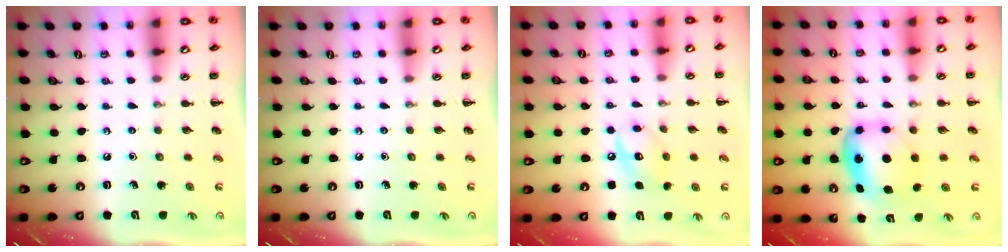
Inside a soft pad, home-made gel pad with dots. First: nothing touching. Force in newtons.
{"total": 0.0}
{"total": 10.0, "press": 9.9, "slide": 0.8}
{"total": 6.1, "press": 6.0, "slide": 1.2}